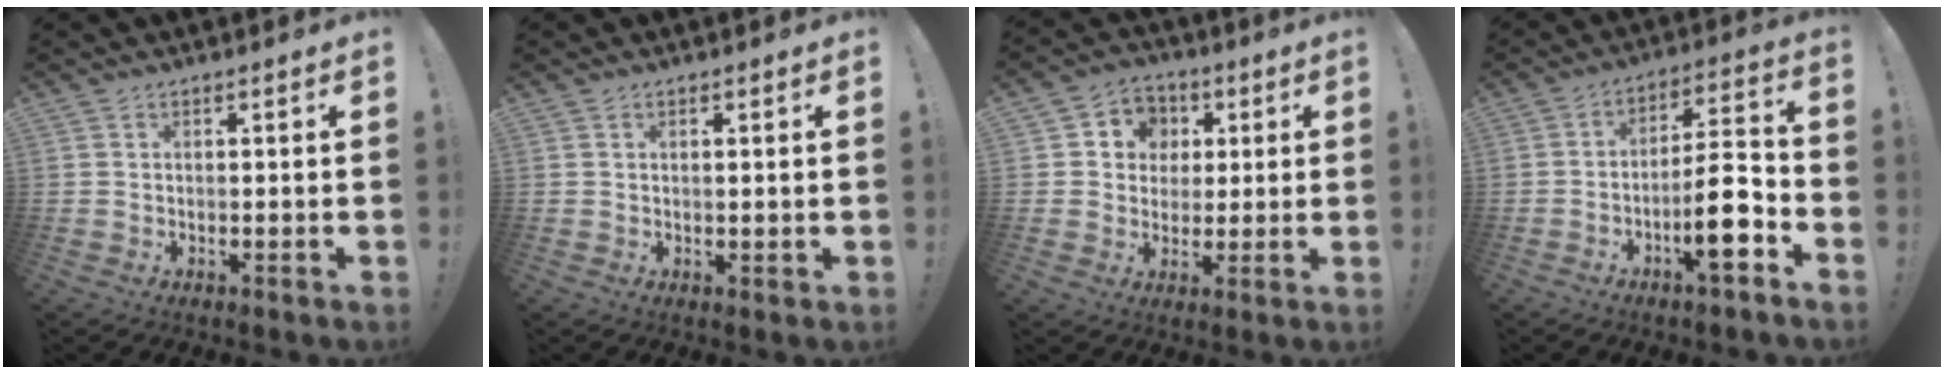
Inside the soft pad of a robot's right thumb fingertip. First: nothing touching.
{"total": 0.8, "force": [0.5, 0.2, 0.6], "torque": [-0.007, -0.001, 0.007]}
{"total": 7.7, "force": [0.5, 7.4, 2.0], "torque": [-0.023, 0.001, 0.017]}
{"total": 13.6, "force": [-5.7, 3.4, 11.9], "torque": [-0.180, 0.029, -0.097]}